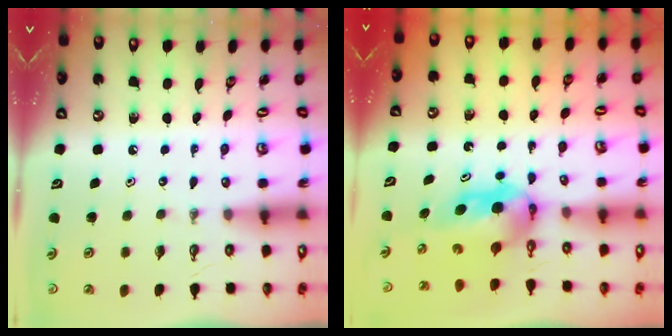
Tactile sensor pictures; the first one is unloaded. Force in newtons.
{"total": 5.6, "press": 5.4, "slide": 1.7}